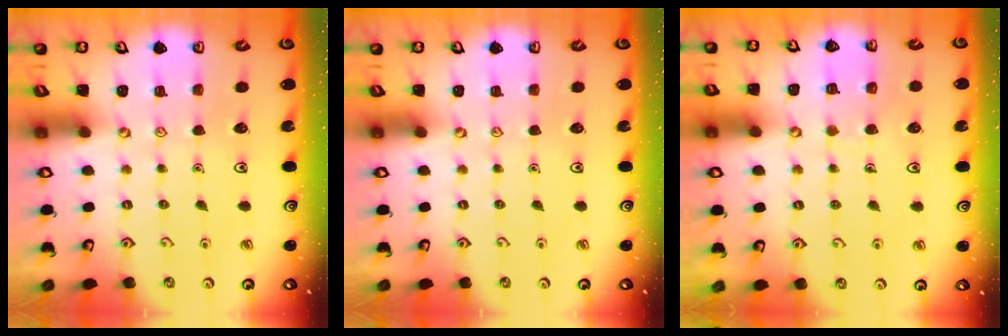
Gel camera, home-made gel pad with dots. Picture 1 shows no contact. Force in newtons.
{"total": 0.0}
{"total": 5.4, "press": 5.4, "slide": 0.4}